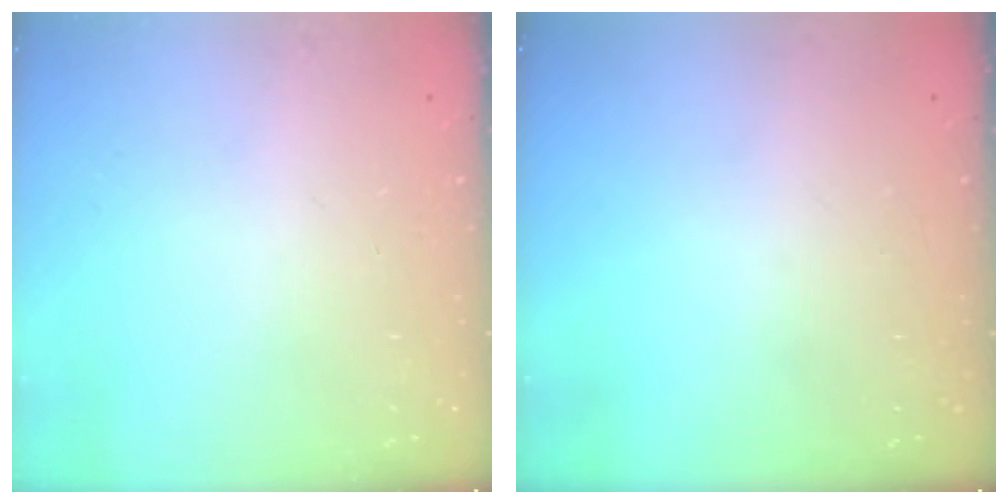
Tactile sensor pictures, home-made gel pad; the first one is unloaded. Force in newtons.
{"total": 0.0}